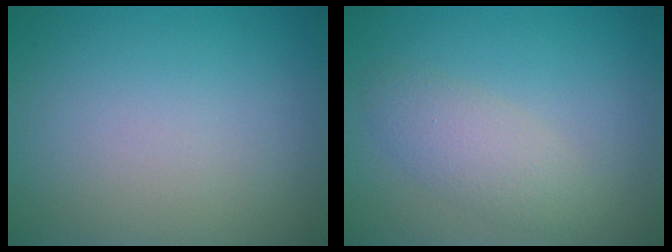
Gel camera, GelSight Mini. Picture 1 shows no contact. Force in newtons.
{"total": 2.8, "press": 2.8, "slide": 0.1}